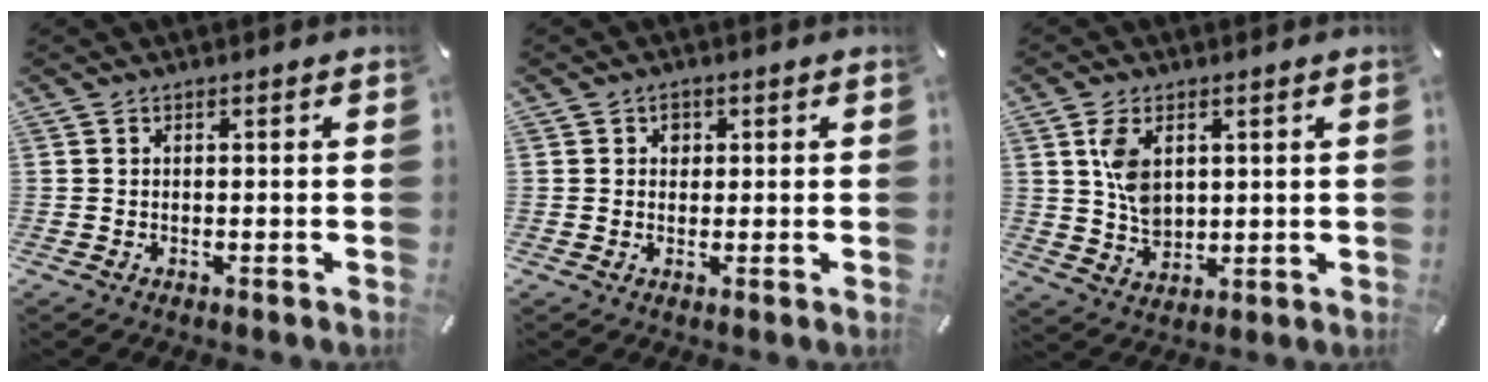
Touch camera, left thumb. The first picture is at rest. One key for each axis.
{"total": 1.9, "fx": 0.4, "fy": 1.7, "fz": 0.6, "tx": 0.002, "ty": 0.001, "tz": 0.001}
{"total": 7.7, "fx": 2.3, "fy": 5.4, "fz": 5.0, "tx": -0.095, "ty": -0.004, "tz": 0.039}